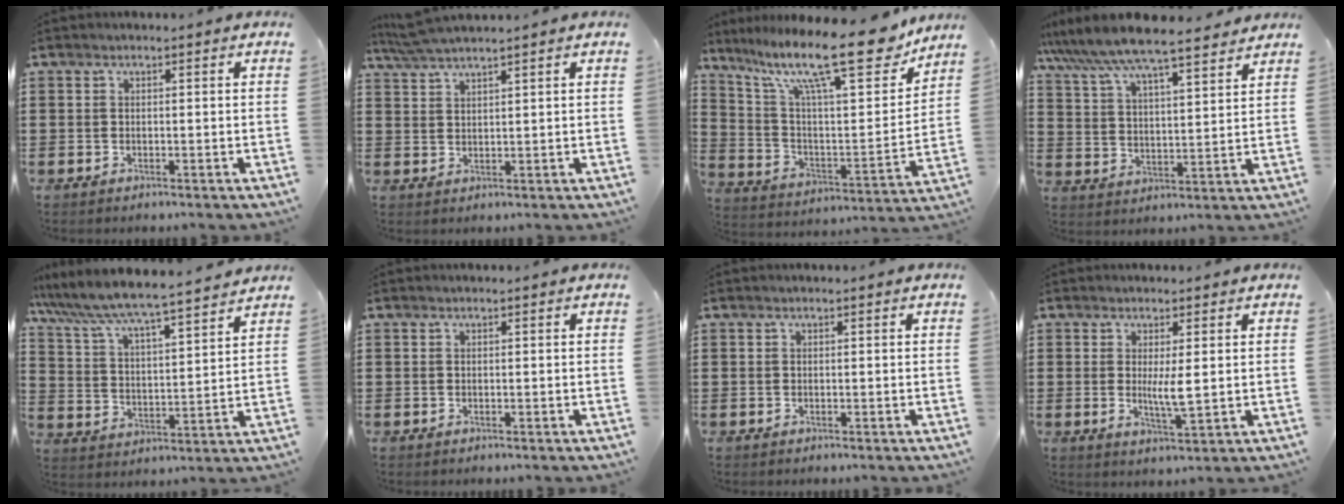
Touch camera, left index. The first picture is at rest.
{"total": 3.4, "force": [3.0, -0.2, 1.5], "torque": [-0.039, -0.002, 0.056]}
{"total": 18.9, "force": [13.7, 3.6, 12.4], "torque": [-0.238, -0.074, 0.224]}
{"total": 7.6, "force": [6.9, 0.4, 3.1], "torque": [-0.089, -0.035, 0.119]}
{"total": 5.8, "force": [5.5, -0.3, 1.8], "torque": [-0.062, -0.043, 0.086]}
{"total": 0.0}
{"total": 0.0}
{"total": 4.2, "force": [0.6, 0.7, 4.1], "torque": [-0.070, -0.008, 0.008]}